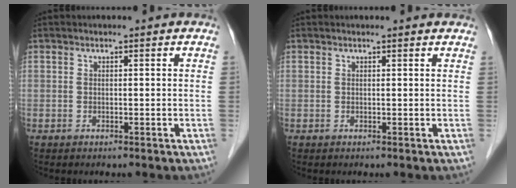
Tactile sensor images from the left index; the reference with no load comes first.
{"total": 2.0, "force": [1.9, 0.1, 0.6], "torque": [-0.014, 0.007, 0.014]}